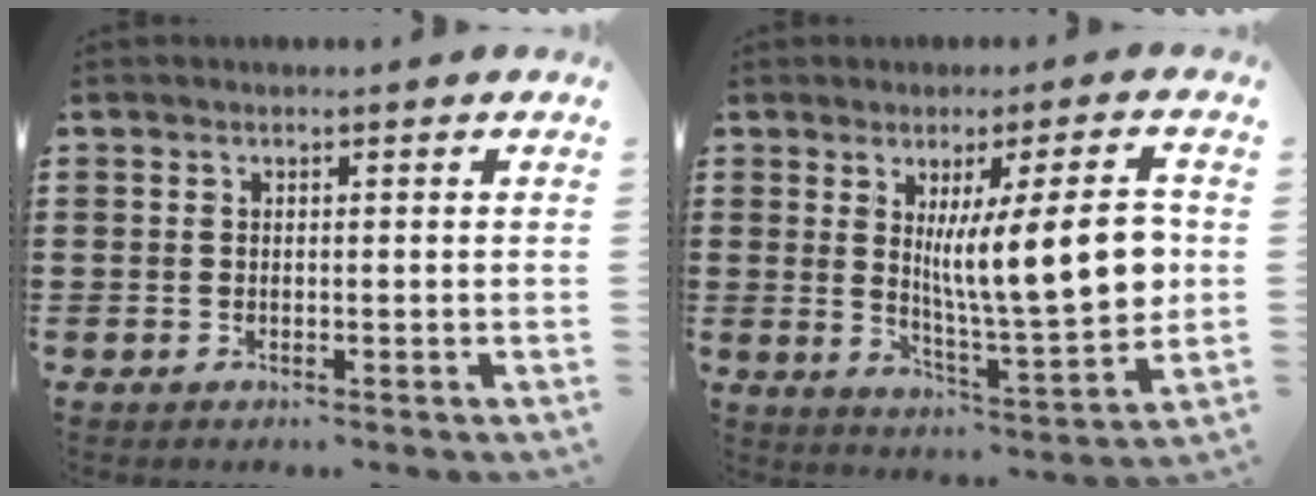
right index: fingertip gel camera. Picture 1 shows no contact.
{"total": 13.2, "force": [2.3, 2.5, 12.8], "torque": [-0.196, -0.009, 0.035]}